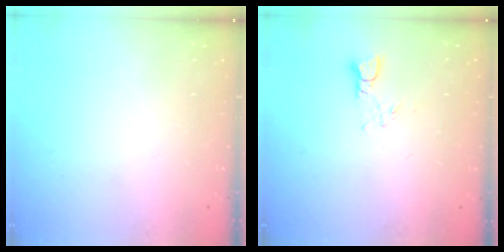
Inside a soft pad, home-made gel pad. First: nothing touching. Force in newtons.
{"total": 3.1, "press": 3.1, "slide": 0.2}